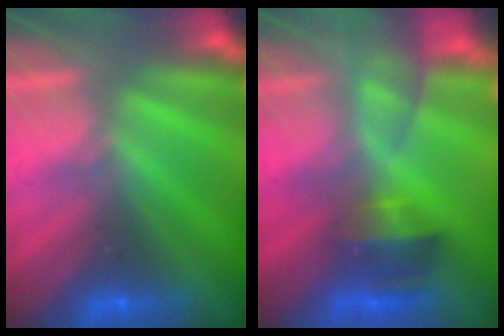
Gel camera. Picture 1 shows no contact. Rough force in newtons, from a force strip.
{"total": 9.1}